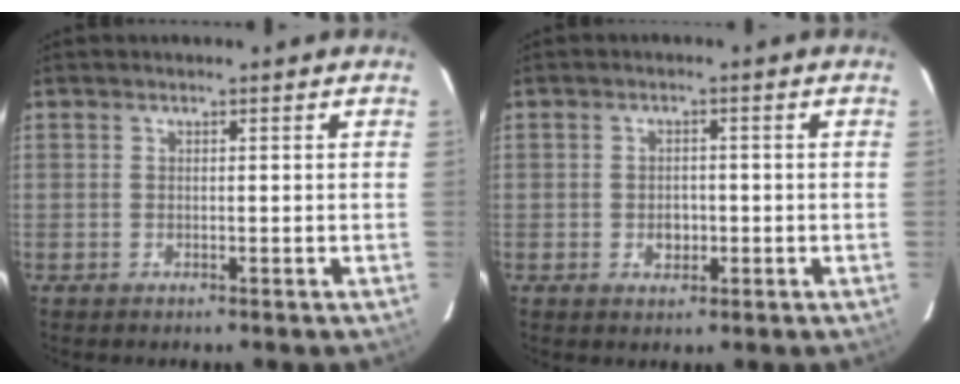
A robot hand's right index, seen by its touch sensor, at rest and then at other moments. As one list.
[{"total": 2.9, "force": [-0.7, 2.3, 1.6], "torque": [-0.026, 0.004, -0.008]}]